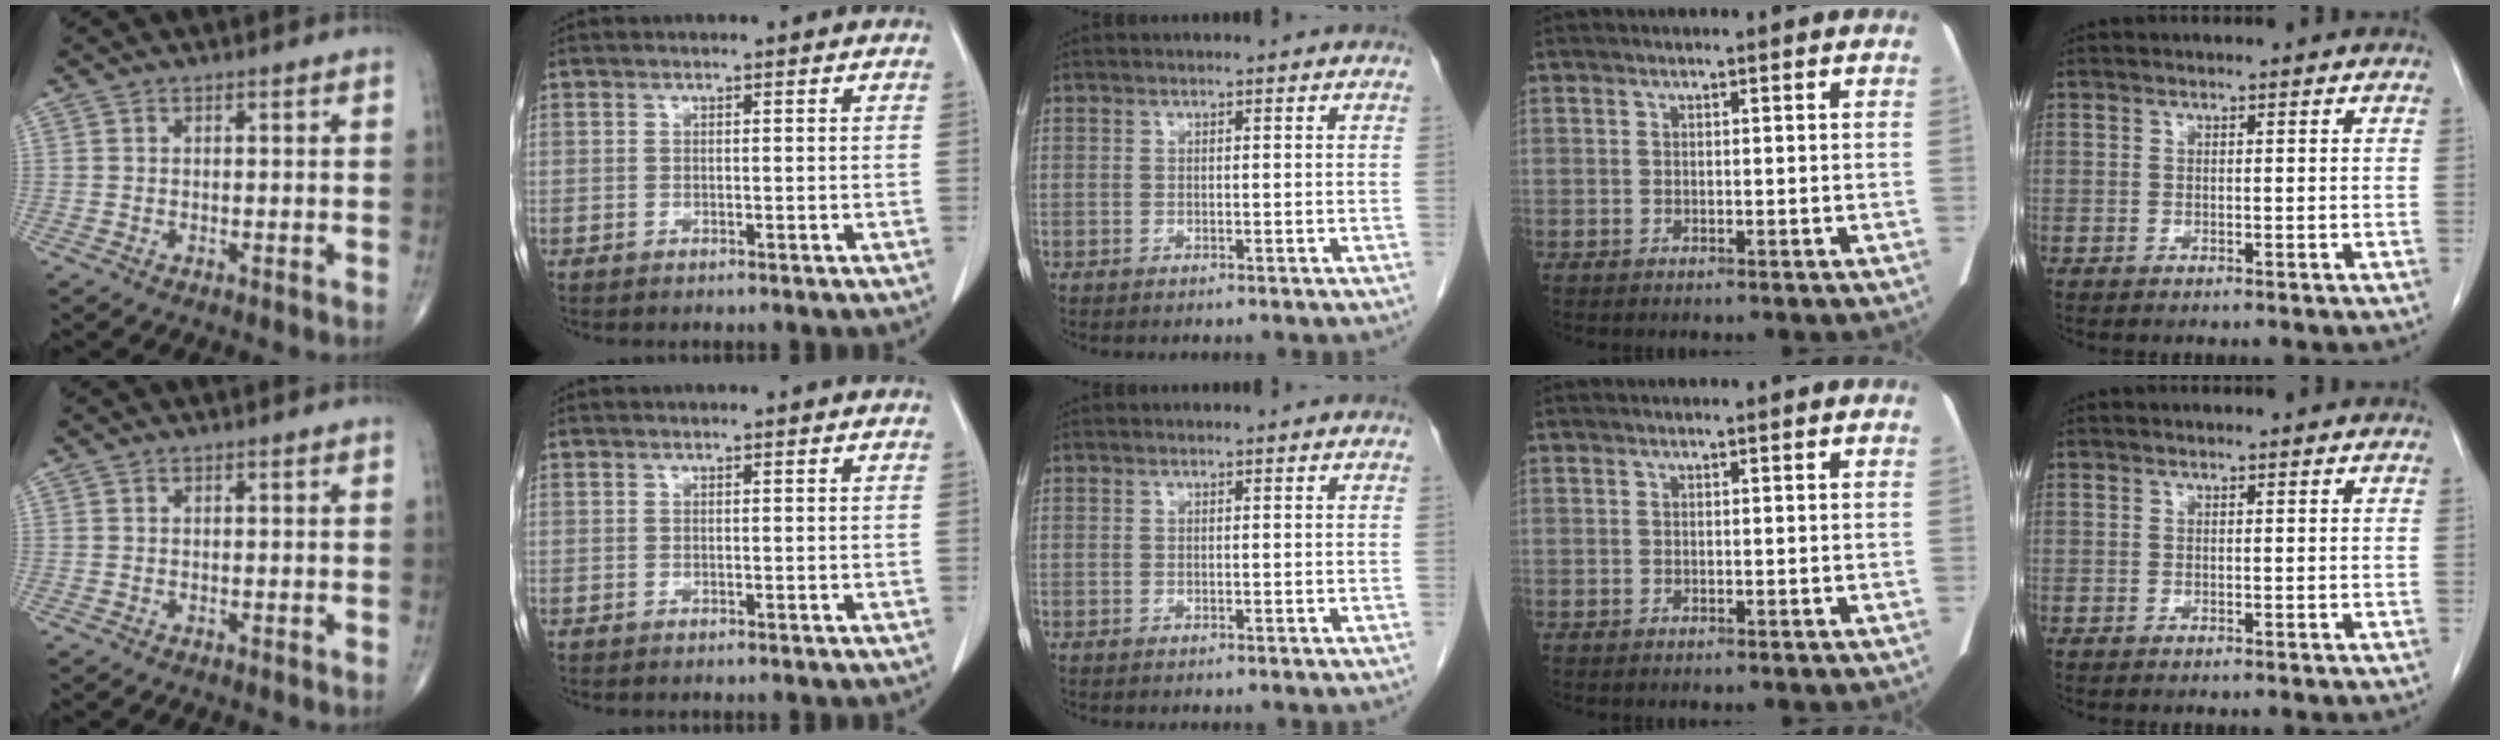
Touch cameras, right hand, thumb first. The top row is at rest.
{}